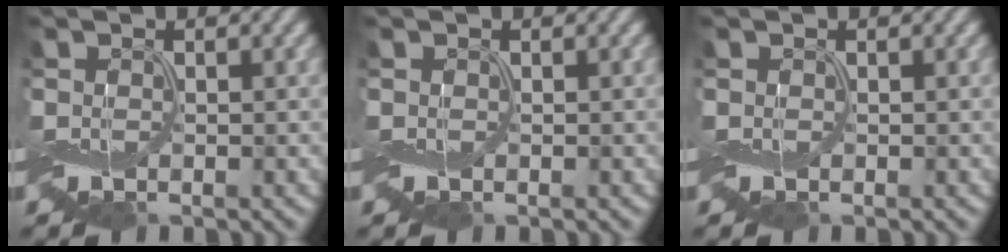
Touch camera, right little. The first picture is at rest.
{"total": 0.0}
{"total": 0.0}